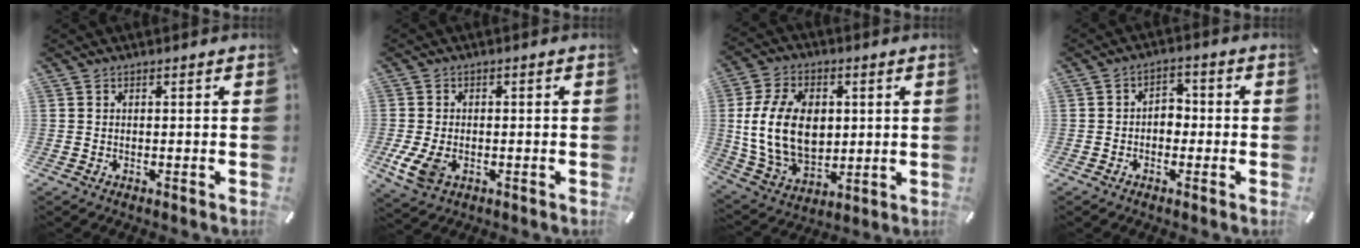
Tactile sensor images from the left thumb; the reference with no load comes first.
{"total": 5.9, "force": [-1.8, 3.9, 4.1], "torque": [-0.099, 0.000, -0.033]}
{"total": 16.3, "force": [1.4, 11.8, 11.2], "torque": [-0.238, 0.003, 0.024]}
{"total": 4.0, "force": [-1.3, 3.0, 2.2], "torque": [-0.033, 0.011, -0.028]}